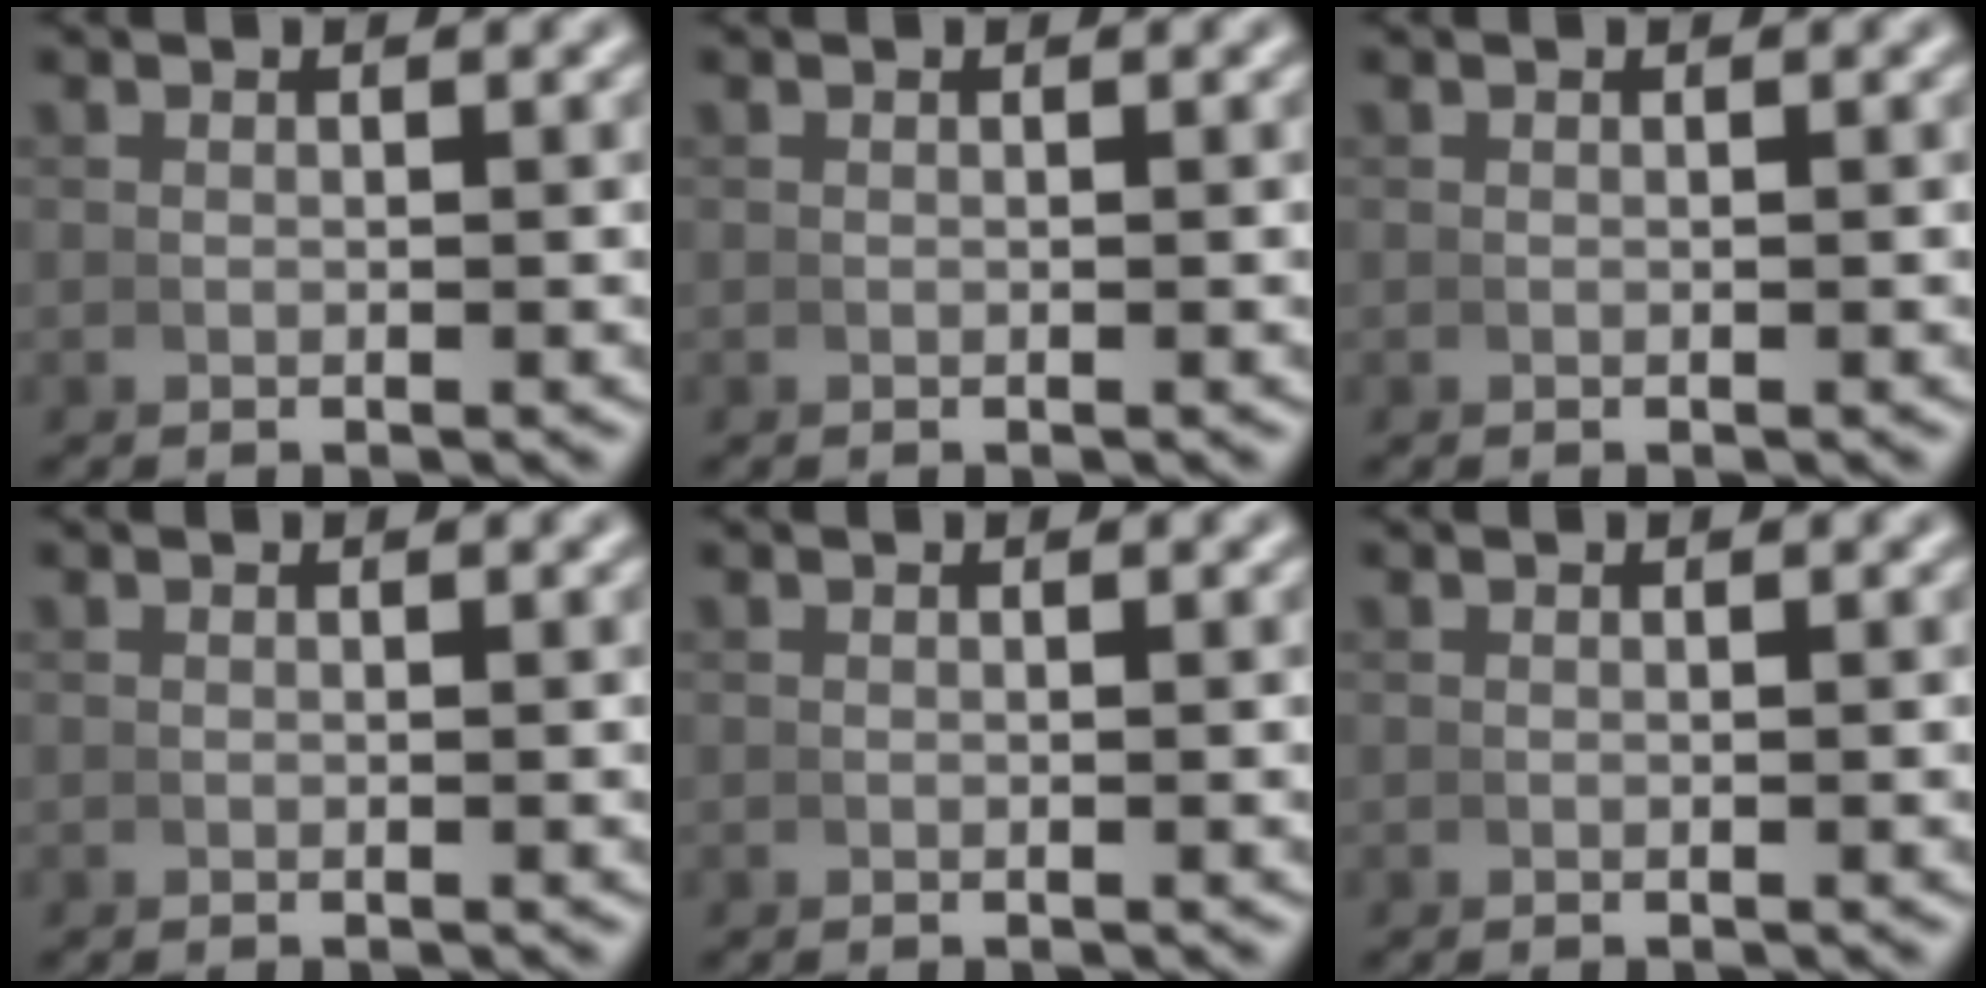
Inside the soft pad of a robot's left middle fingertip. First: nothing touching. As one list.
[{"total": 0.0}, {"total": 0.0}, {"total": 0.0}, {"total": 0.0}, {"total": 0.0}]